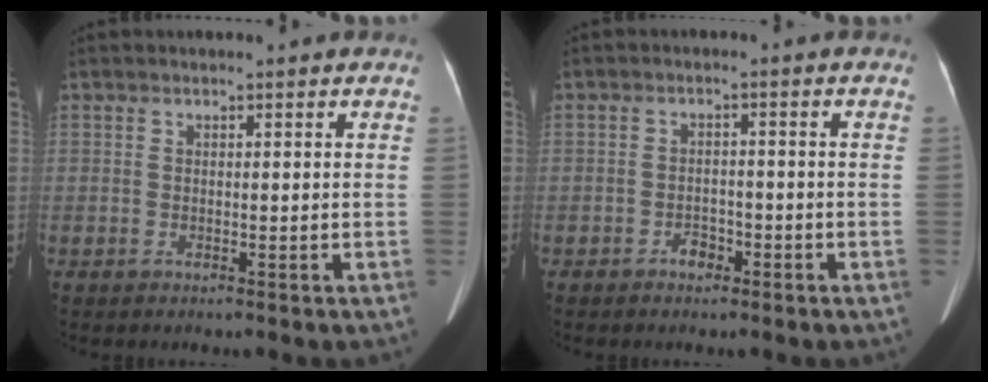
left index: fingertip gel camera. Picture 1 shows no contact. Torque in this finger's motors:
{"motor_torque": [-0.08, 0.08, 0.01, 0.00]}